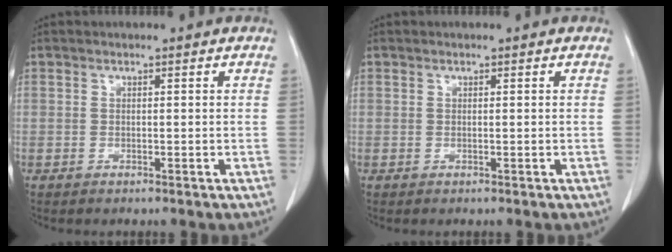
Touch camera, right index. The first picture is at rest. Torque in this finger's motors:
{"motor_torque": [0.00, 0.03, 0.00, -0.01]}